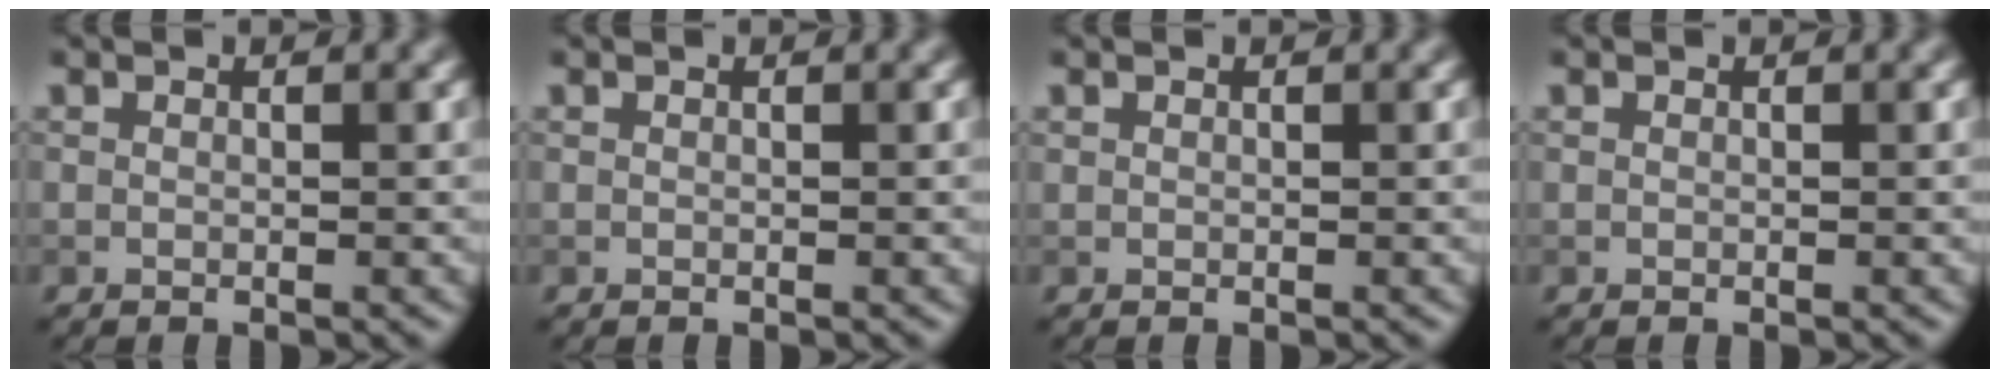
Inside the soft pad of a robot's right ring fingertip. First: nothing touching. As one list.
[{"total": 0.0}, {"total": 0.0}, {"total": 0.0}]